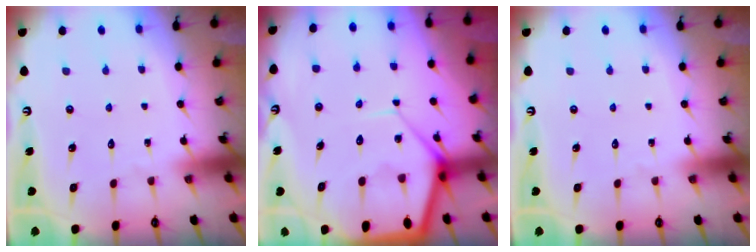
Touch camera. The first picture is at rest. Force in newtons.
{"total": 12.6, "press": 12.6, "slide": 1.2}
{"total": 0.0}